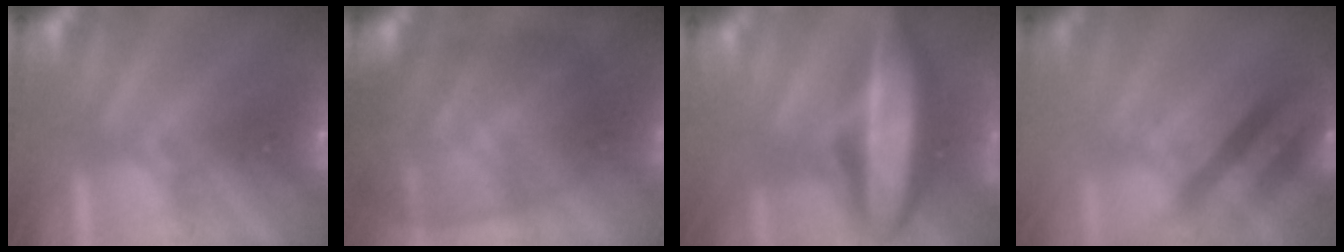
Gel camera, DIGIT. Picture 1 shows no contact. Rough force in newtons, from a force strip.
{"total": 7.9}
{"total": 6.3}
{"total": 2.5}